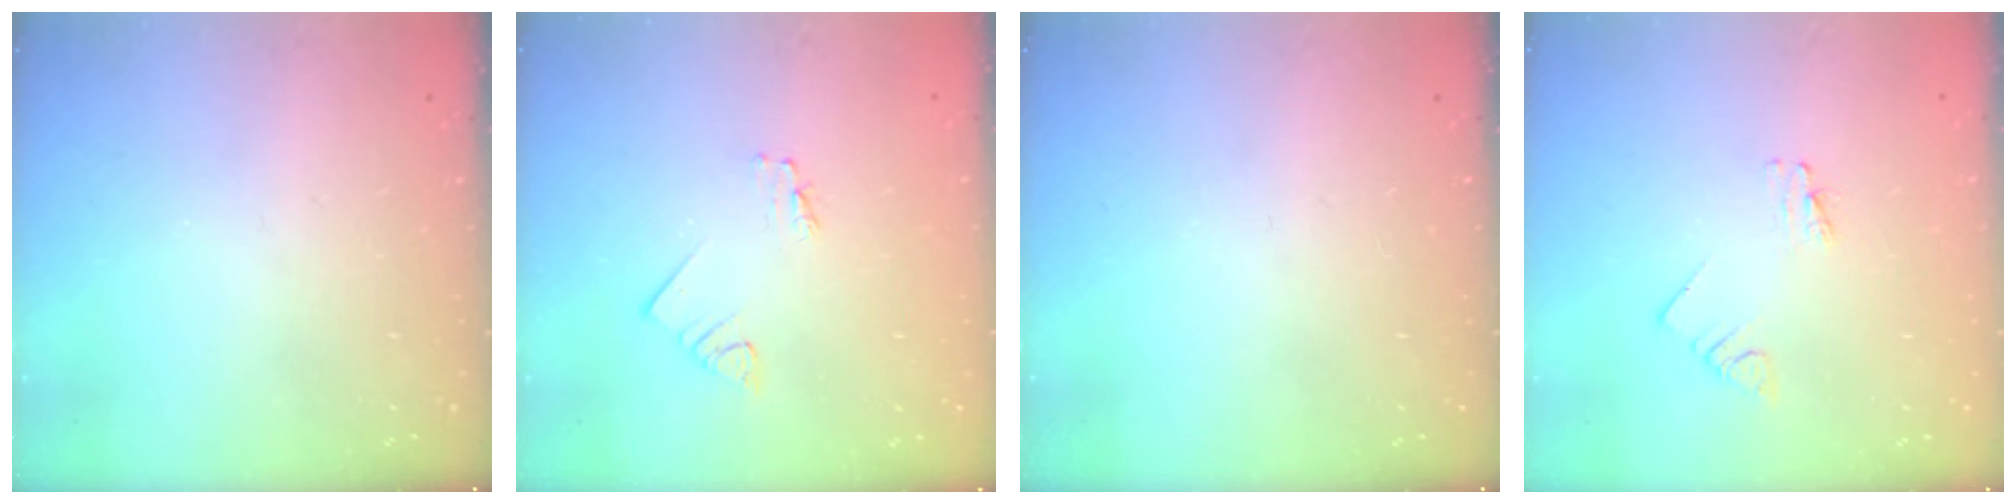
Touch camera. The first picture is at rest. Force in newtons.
{"total": 1.4, "press": 1.4, "slide": 0.1}
{"total": 0.0}
{"total": 1.1, "press": 1.0, "slide": 0.1}